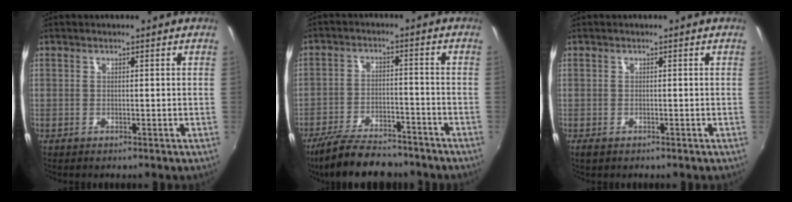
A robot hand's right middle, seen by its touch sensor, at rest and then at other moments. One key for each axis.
{"total": 14.2, "fx": -11.8, "fy": 4.8, "fz": 6.3, "tx": -0.139, "ty": -0.013, "tz": -0.187}
{"total": 1.9, "fx": -1.3, "fy": 1.1, "fz": 0.9, "tx": -0.020, "ty": -0.008, "tz": -0.022}